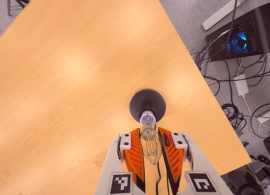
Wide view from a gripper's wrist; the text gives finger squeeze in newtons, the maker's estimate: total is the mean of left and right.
{"total": 21.8, "left": 23.5, "right": 20.2}